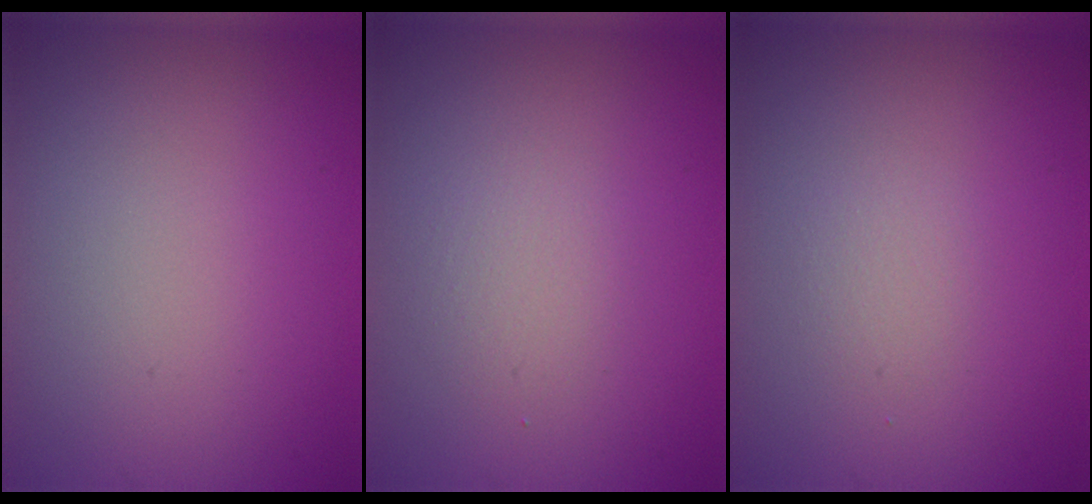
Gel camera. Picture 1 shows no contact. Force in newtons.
{"total": 1.6, "press": 1.6, "slide": 0.1}
{"total": 0.9, "press": 0.9, "slide": 0.1}